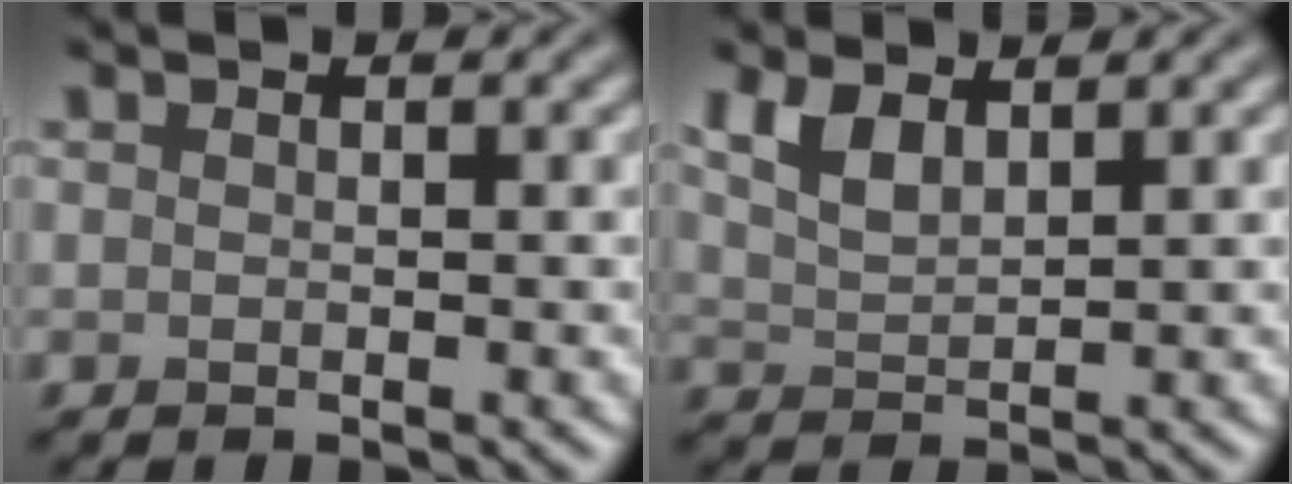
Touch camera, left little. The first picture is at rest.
{"total": 2.9, "force": [1.9, 1.2, 1.9], "torque": [-0.045, 0.000, 0.041]}